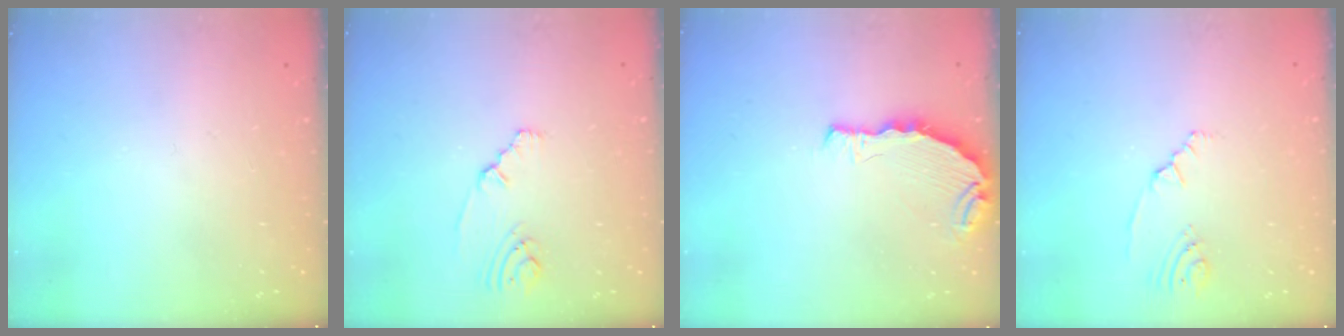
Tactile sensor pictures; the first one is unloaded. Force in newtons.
{"total": 2.1, "press": 2.1, "slide": 0.4}
{"total": 7.2, "press": 5.9, "slide": 4.1}
{"total": 2.2, "press": 2.1, "slide": 0.8}